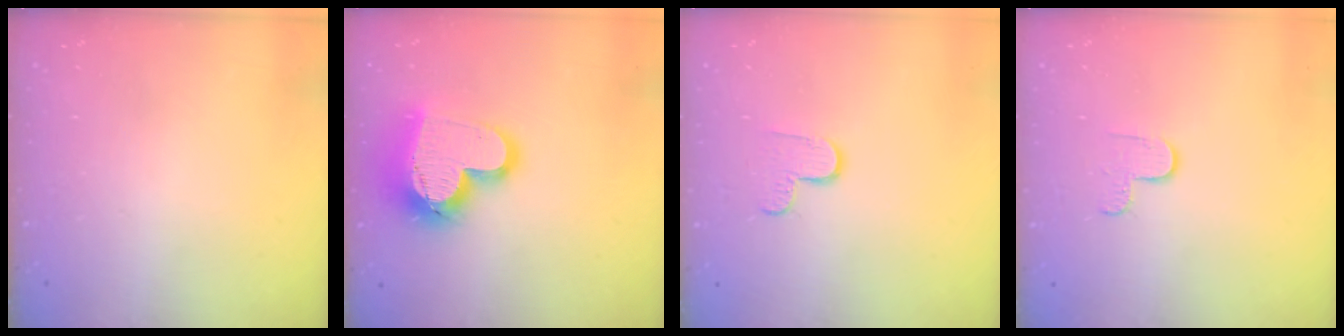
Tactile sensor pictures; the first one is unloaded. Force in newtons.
{"total": 17.4, "press": 17.4, "slide": 1.3}
{"total": 4.5, "press": 4.5, "slide": 0.4}
{"total": 2.9, "press": 2.9, "slide": 0.3}